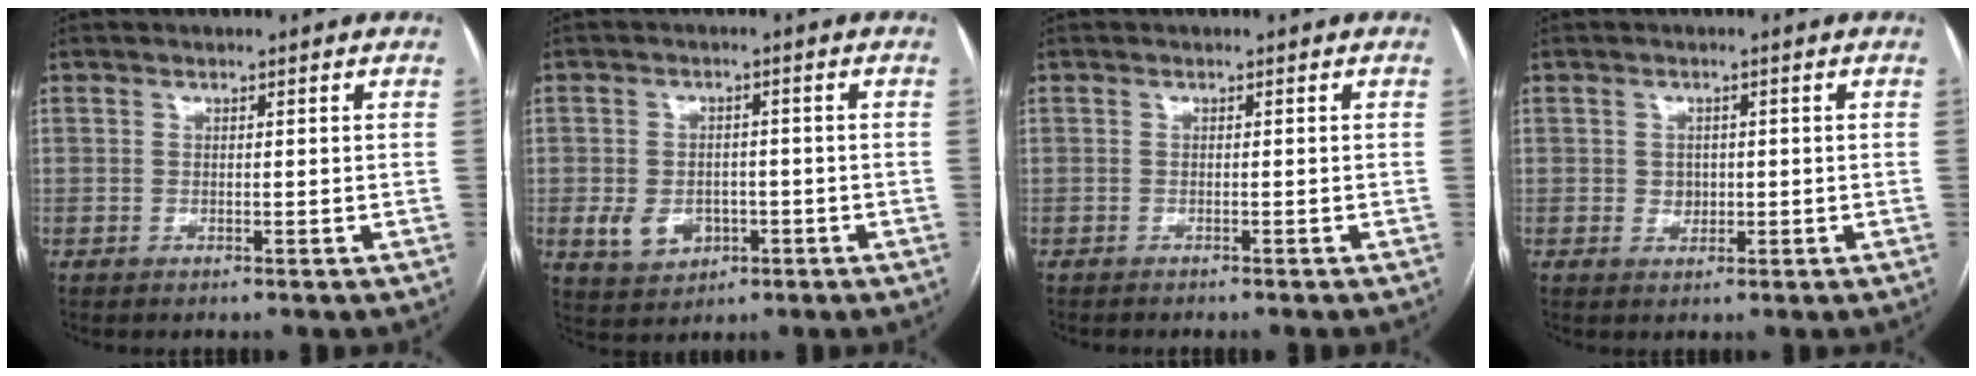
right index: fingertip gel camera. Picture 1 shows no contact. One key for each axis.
{"total": 6.3, "fx": -1.5, "fy": 4.9, "fz": 3.6, "tx": -0.060, "ty": 0.010, "tz": -0.011}
{"total": 2.0, "fx": -1.9, "fy": 0.1, "fz": 0.8, "tx": -0.012, "ty": 0.000, "tz": -0.023}
{"total": 2.1, "fx": 0.0, "fy": 1.9, "fz": 0.9, "tx": -0.010, "ty": 0.002, "tz": 0.005}